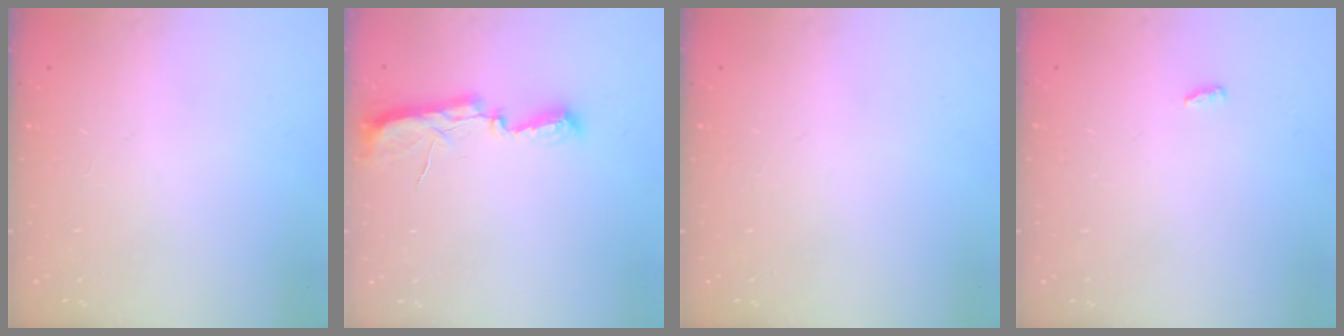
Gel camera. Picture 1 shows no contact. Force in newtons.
{"total": 9.8, "press": 8.5, "slide": 4.8}
{"total": 0.0}
{"total": 2.9, "press": 2.6, "slide": 1.3}